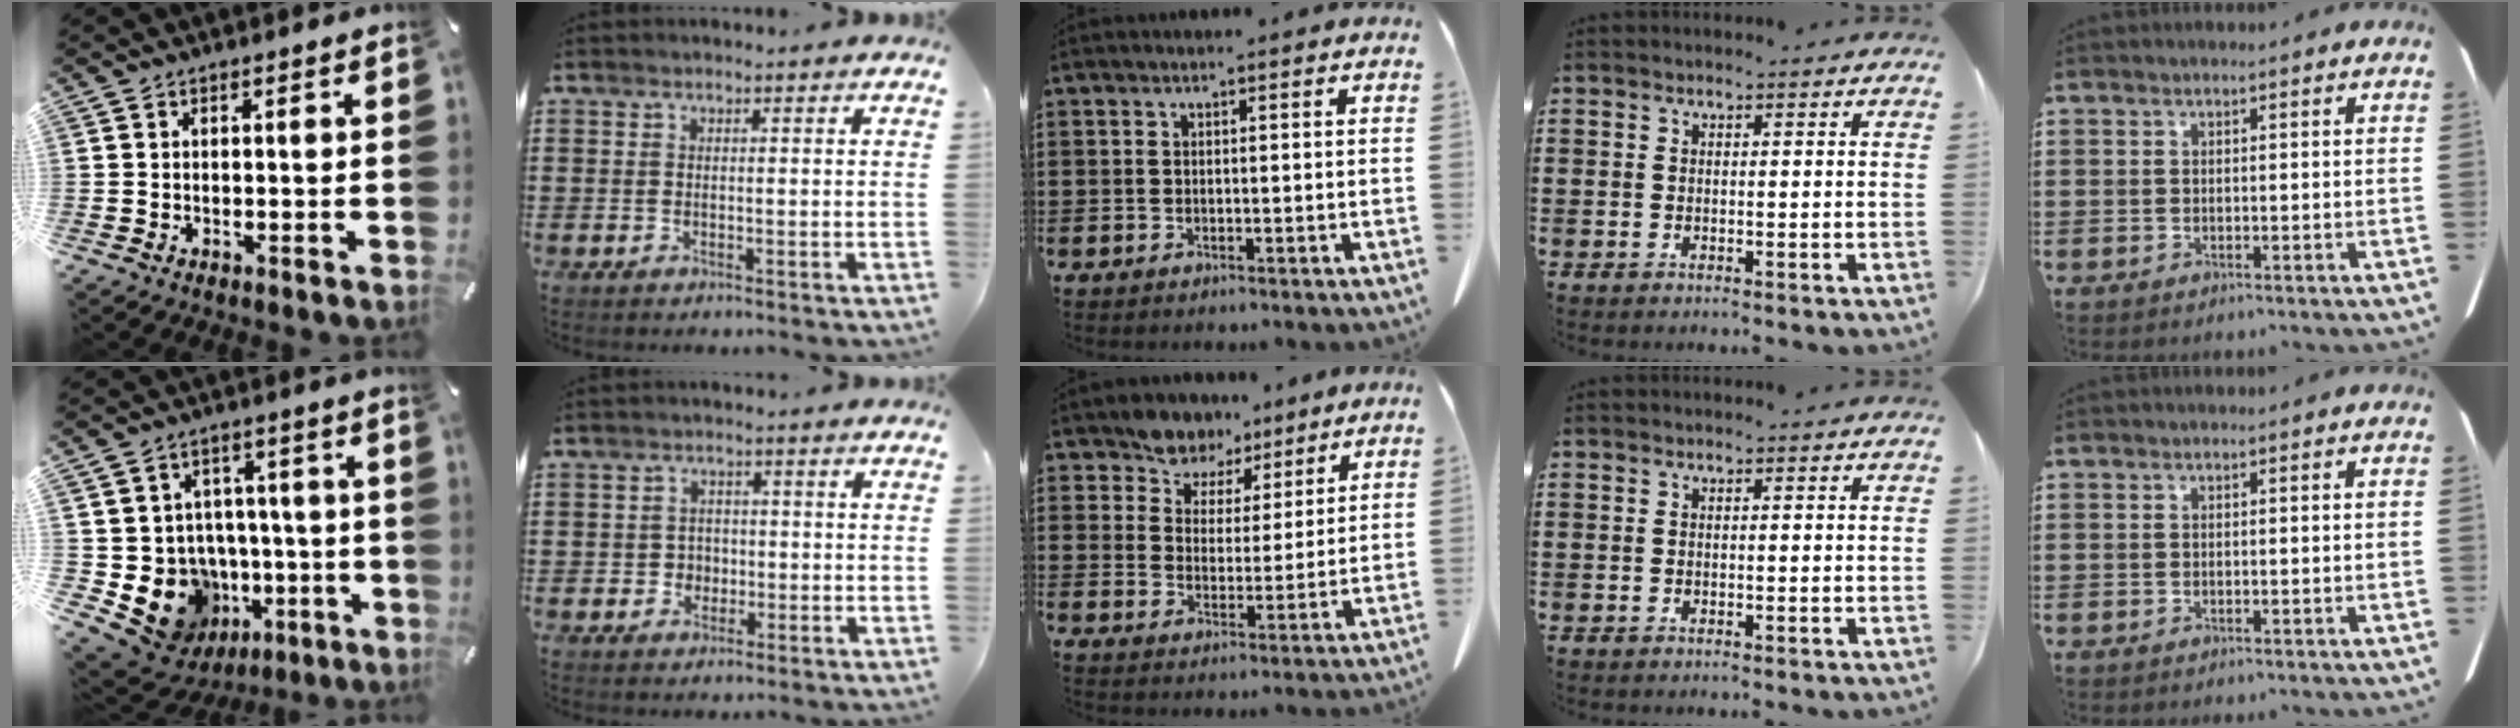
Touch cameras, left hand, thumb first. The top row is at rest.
{"thumb": {"total": 12.7, "force": [-4.0, 11.4, 4.0], "torque": [-0.056, 0.006, -0.045]}, "index": {"total": 2.3, "force": [-0.4, 2.2, 0.7], "torque": [-0.022, 0.004, -0.012]}, "middle": {"total": 6.5, "force": [5.8, 3.1, -0.1], "torque": [-0.037, -0.031, 0.108]}}